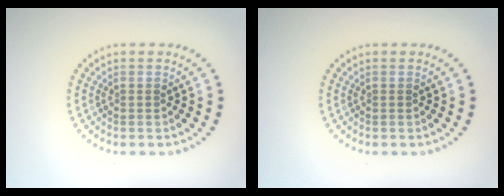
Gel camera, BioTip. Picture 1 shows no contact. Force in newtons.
{"total": 0.0}